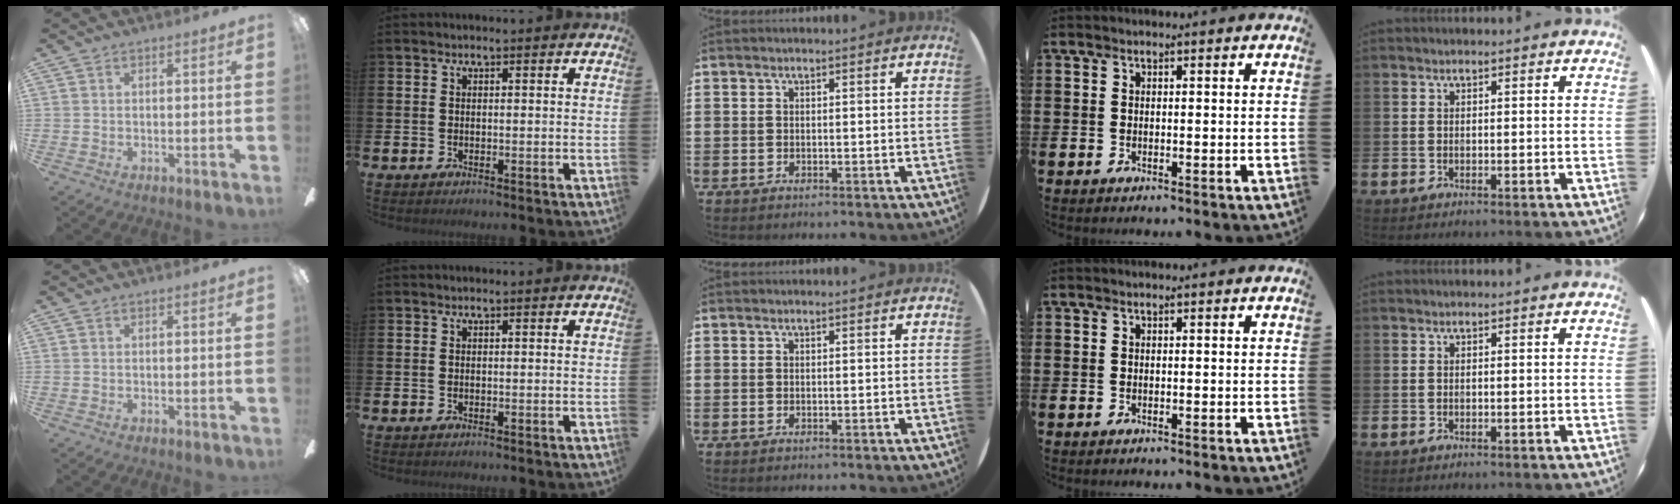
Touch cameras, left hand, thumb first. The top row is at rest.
{}